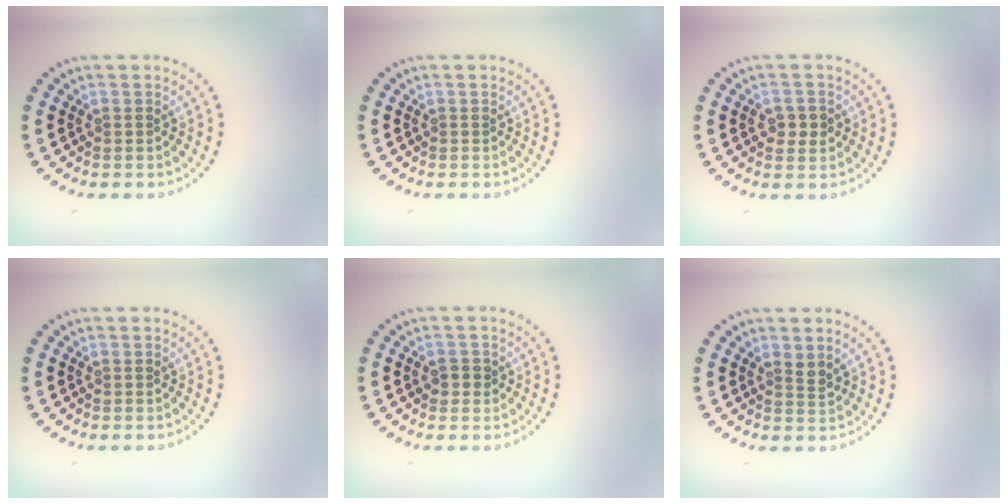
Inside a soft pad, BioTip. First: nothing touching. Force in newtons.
{"total": 0.0}
{"total": 2.0, "press": 2.0, "slide": 0.1}
{"total": 0.0}
{"total": 1.3, "press": 1.2, "slide": 0.5}
{"total": 1.2, "press": 1.0, "slide": 0.7}